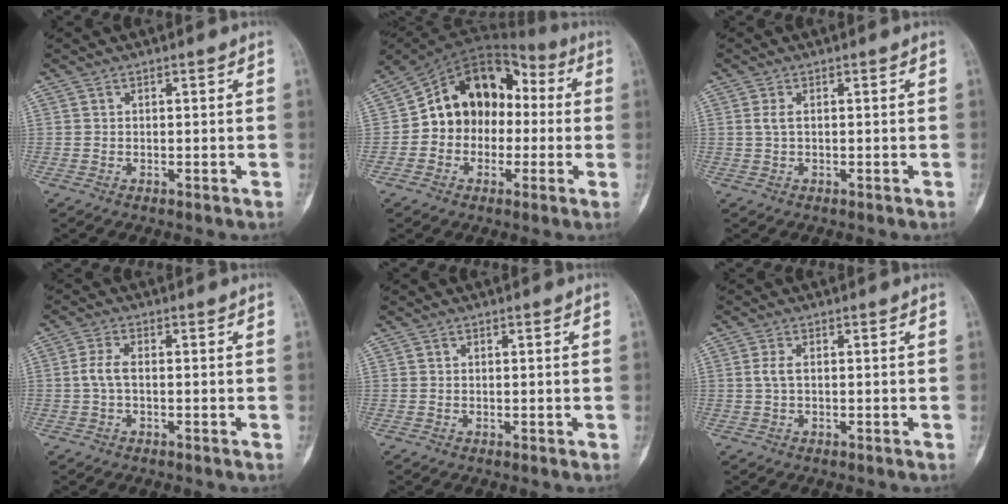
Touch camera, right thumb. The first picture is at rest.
{"total": 15.8, "force": [-0.2, 12.3, 9.8], "torque": [-0.116, 0.049, -0.015]}
{"total": 1.5, "force": [0.2, 0.6, 1.3], "torque": [-0.033, 0.003, 0.006]}
{"total": 3.3, "force": [-0.2, 1.5, 2.9], "torque": [-0.069, 0.006, -0.009]}
{"total": 0.0}
{"total": 2.0, "force": [0.2, 0.9, 1.7], "torque": [-0.042, 0.002, 0.003]}